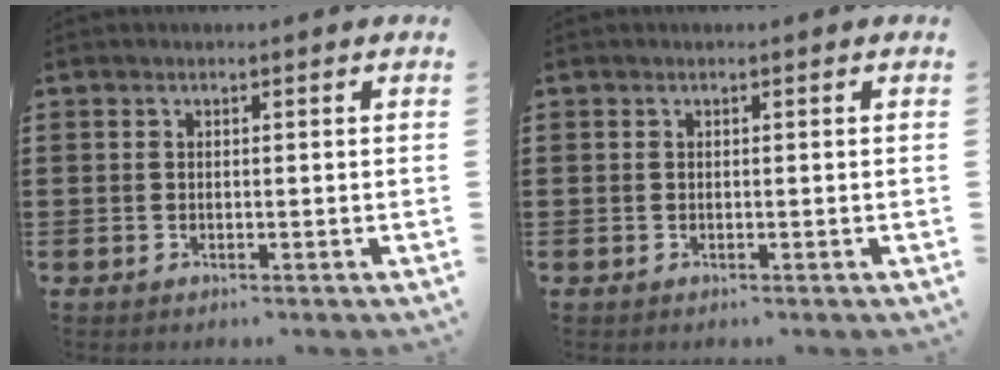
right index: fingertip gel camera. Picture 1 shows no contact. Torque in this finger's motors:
{"motor_torque": [-0.01, 0.01, 0.00, -0.01]}